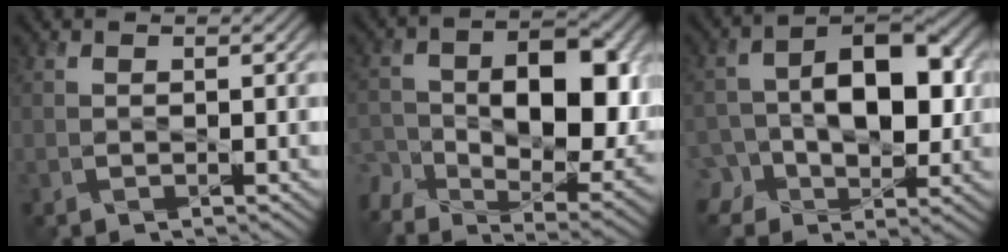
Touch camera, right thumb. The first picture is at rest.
{"total": 14.8, "force": [-2.5, 9.0, 11.5], "torque": [-0.191, -0.020, -0.025]}
{"total": 10.7, "force": [-0.9, 7.1, 7.9], "torque": [-0.113, 0.014, -0.024]}